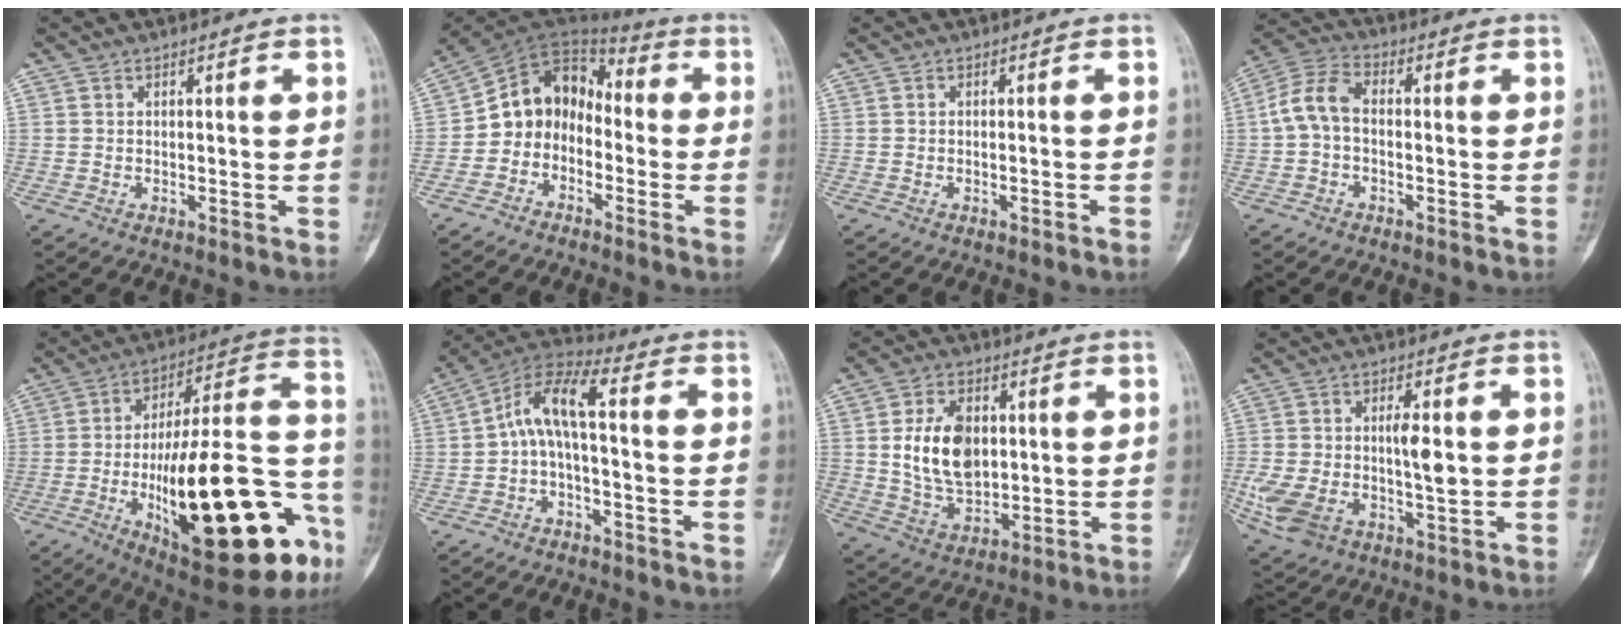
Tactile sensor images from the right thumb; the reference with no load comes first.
{"total": 10.8, "force": [-2.6, 8.6, 6.0], "torque": [-0.074, 0.068, -0.064]}
{"total": 1.1, "force": [-0.7, 0.0, 0.9], "torque": [-0.020, 0.007, -0.005]}
{"total": 7.0, "force": [-0.5, 4.3, 5.5], "torque": [-0.112, 0.023, -0.022]}
{"total": 33.9, "force": [-11.5, 10.9, 30.0], "torque": [-0.403, 0.038, -0.159]}
{"total": 8.8, "force": [-1.0, 3.0, 8.2], "torque": [-0.160, 0.053, -0.027]}
{"total": 12.6, "force": [2.0, 8.2, 9.3], "torque": [-0.142, -0.012, 0.045]}
{"total": 12.7, "force": [-0.8, 6.9, 10.6], "torque": [-0.208, 0.013, -0.002]}